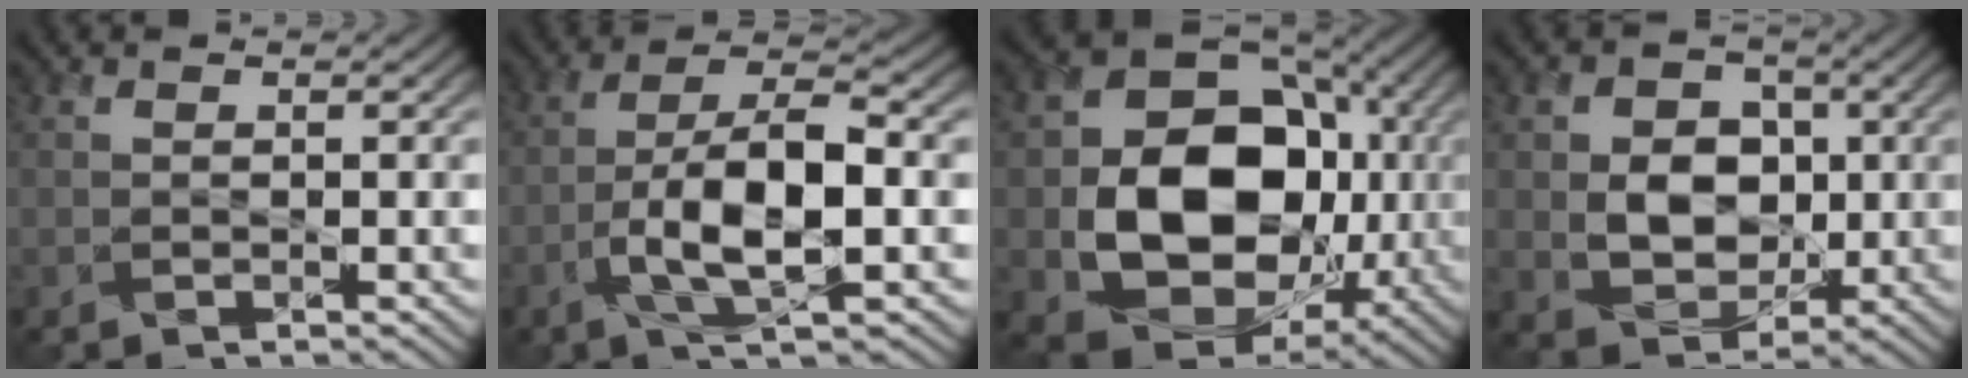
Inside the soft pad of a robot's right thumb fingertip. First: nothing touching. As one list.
[{"total": 9.4, "force": [-2.8, 3.0, 8.4], "torque": [-0.153, 0.006, -0.055]}, {"total": 16.1, "force": [-1.5, 12.5, 10.1], "torque": [-0.164, -0.035, -0.020]}, {"total": 7.7, "force": [0.1, 6.2, 4.5], "torque": [-0.101, -0.003, -0.002]}]